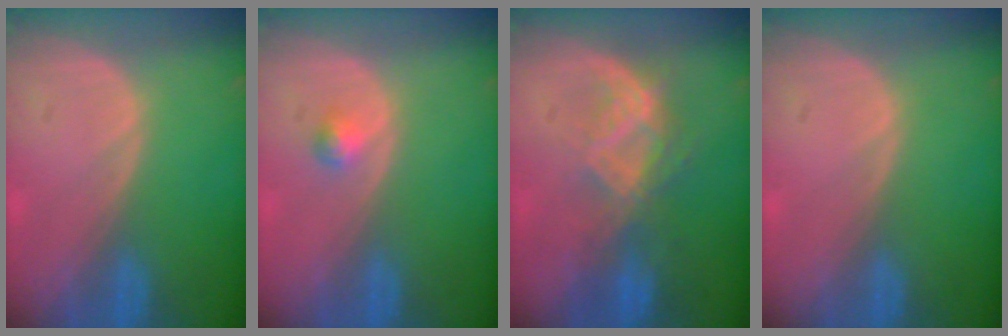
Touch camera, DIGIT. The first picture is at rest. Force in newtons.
{"total": 1.5, "press": 1.5, "slide": 0.3}
{"total": 6.9, "press": 6.5, "slide": 2.2}
{"total": 0.0}